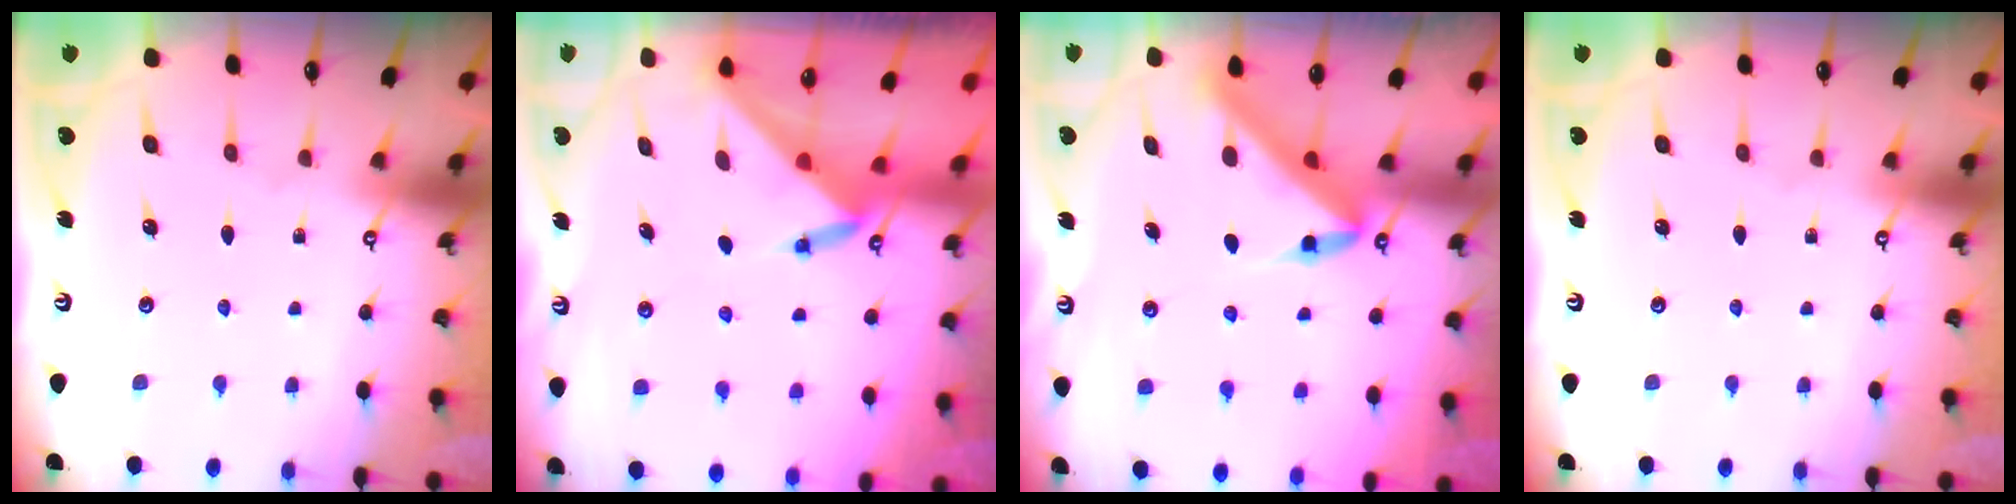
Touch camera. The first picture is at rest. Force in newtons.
{"total": 3.5, "press": 3.5, "slide": 0.3}
{"total": 5.9, "press": 5.9, "slide": 0.2}
{"total": 0.0}